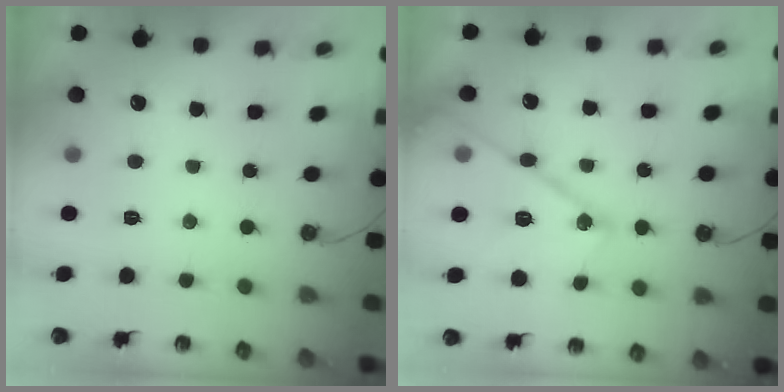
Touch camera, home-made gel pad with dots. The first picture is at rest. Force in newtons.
{"total": 17.9, "press": 17.9, "slide": 1.0}